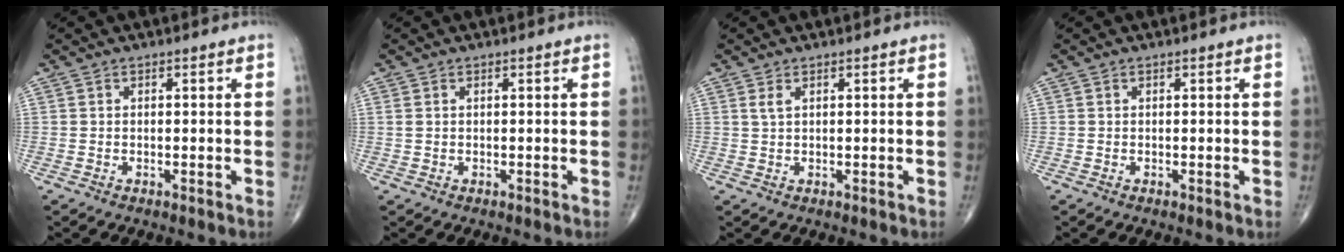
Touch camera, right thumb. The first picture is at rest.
{"total": 0.8, "force": [0.3, 0.4, 0.6], "torque": [-0.019, 0.011, 0.012]}
{"total": 1.2, "force": [0.7, 0.4, 1.0], "torque": [-0.023, 0.005, 0.017]}
{"total": 0.0}